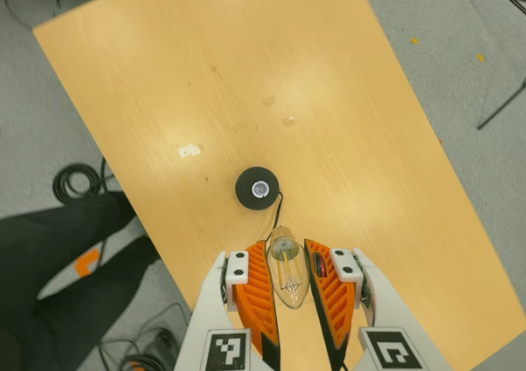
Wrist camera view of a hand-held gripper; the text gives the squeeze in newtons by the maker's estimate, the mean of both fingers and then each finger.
{"total": 13.7, "left": 14.8, "right": 12.5}